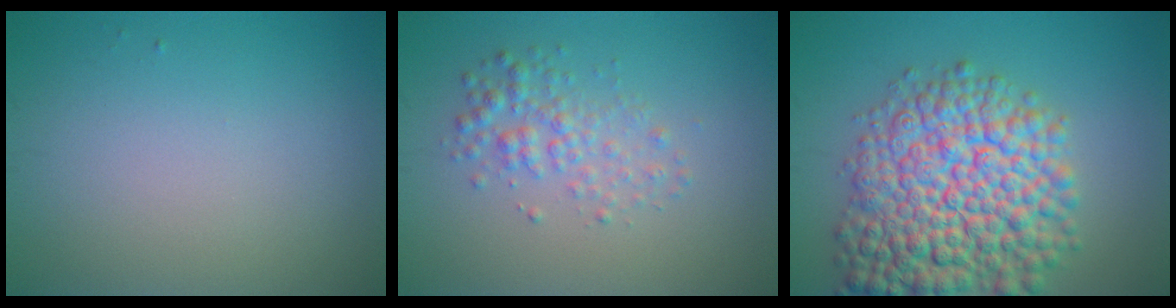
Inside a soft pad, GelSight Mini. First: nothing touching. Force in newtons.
{"total": 2.5, "press": 2.5, "slide": 0.0}
{"total": 11.9, "press": 11.9, "slide": 0.4}